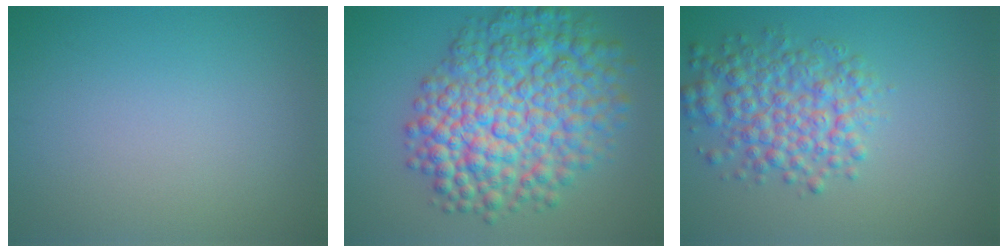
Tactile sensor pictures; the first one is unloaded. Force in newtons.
{"total": 10.9, "press": 10.9, "slide": 0.2}
{"total": 5.2, "press": 5.2, "slide": 0.1}